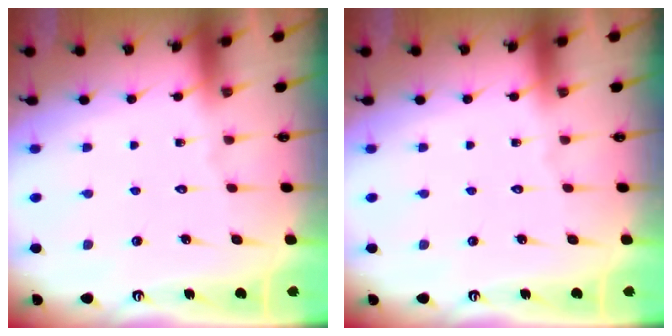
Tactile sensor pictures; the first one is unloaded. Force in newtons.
{"total": 0.0}